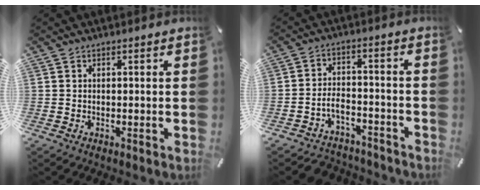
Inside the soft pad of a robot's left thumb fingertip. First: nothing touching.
{"total": 5.4, "force": [-3.4, 3.5, 2.4], "torque": [-0.053, 0.010, -0.067]}